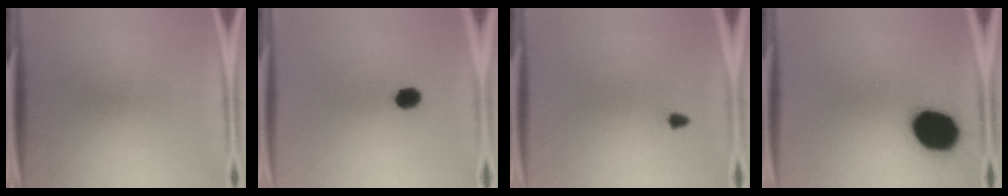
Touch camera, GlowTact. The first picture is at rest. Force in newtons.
{"total": 3.8}
{"total": 1.1}
{"total": 17.8}